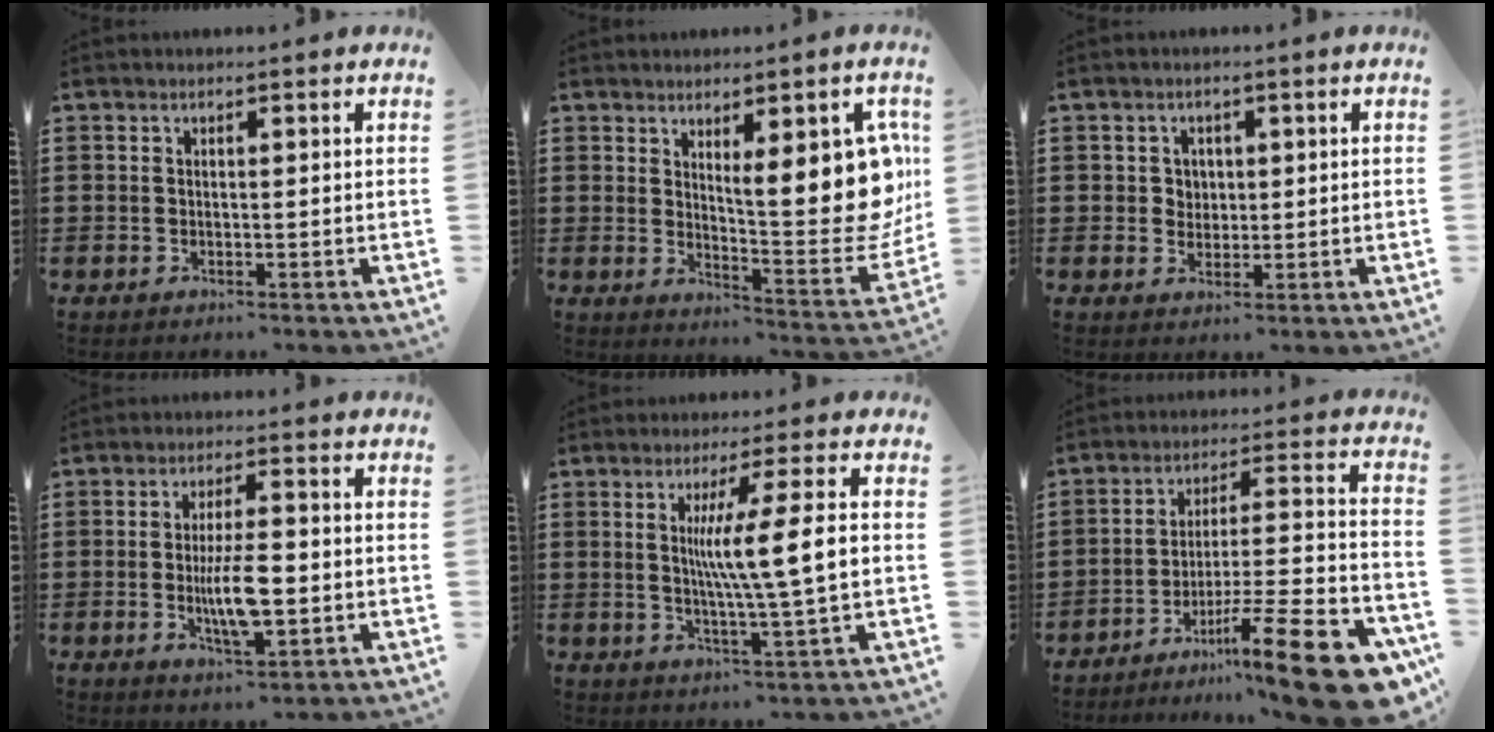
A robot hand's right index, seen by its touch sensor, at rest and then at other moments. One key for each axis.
{"total": 13.8, "fx": 4.4, "fy": 4.8, "fz": 12.1, "tx": -0.150, "ty": -0.026, "tz": 0.076}
{"total": 2.3, "fx": 0.5, "fy": 2.2, "fz": 0.7, "tx": -0.022, "ty": 0.011, "tz": 0.007}
{"total": 8.1, "fx": -1.1, "fy": 2.4, "fz": 7.6, "tx": -0.158, "ty": -0.009, "tz": -0.025}
{"total": 9.0, "fx": 0.9, "fy": -0.4, "fz": 9.0, "tx": -0.164, "ty": -0.004, "tz": 0.007}
{"total": 16.8, "fx": -10.8, "fy": 1.6, "fz": 12.7, "tx": -0.176, "ty": 0.044, "tz": -0.182}